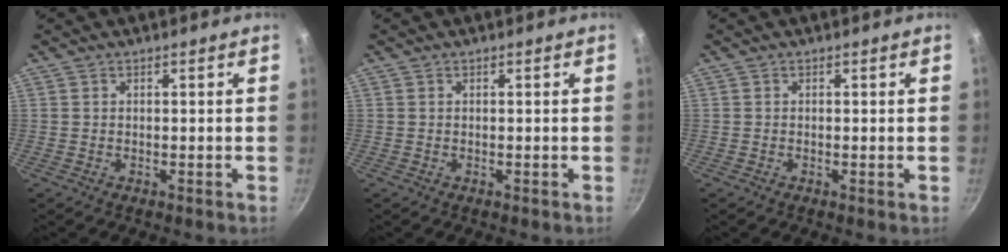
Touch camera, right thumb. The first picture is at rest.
{"total": 0.0}
{"total": 0.0}